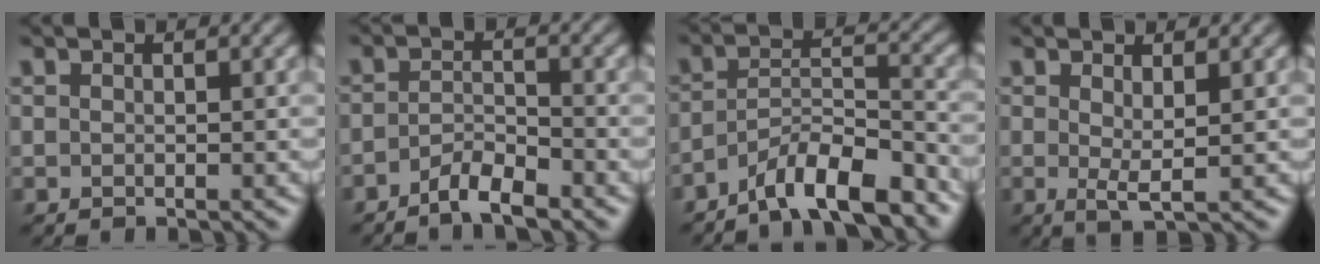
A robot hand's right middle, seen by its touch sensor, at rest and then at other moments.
{"total": 2.9, "force": [-2.2, 0.6, 1.8], "torque": [-0.032, 0.003, -0.045]}
{"total": 7.5, "force": [-5.9, 1.6, 4.3], "torque": [-0.066, 0.005, -0.102]}
{"total": 1.9, "force": [0.4, 0.3, 1.8], "torque": [-0.034, -0.008, 0.009]}